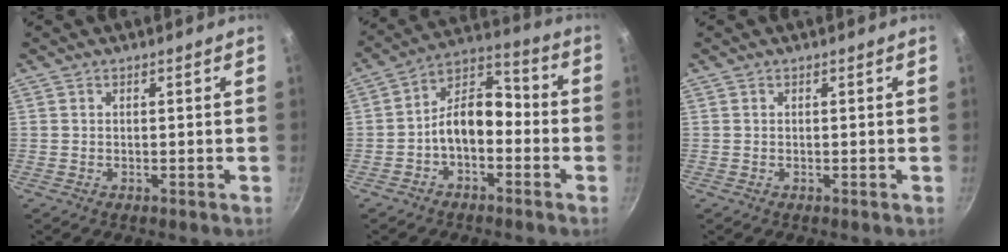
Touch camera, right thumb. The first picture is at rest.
{"total": 10.8, "force": [-2.3, 6.5, 8.3], "torque": [-0.117, 0.049, -0.055]}
{"total": 0.0}